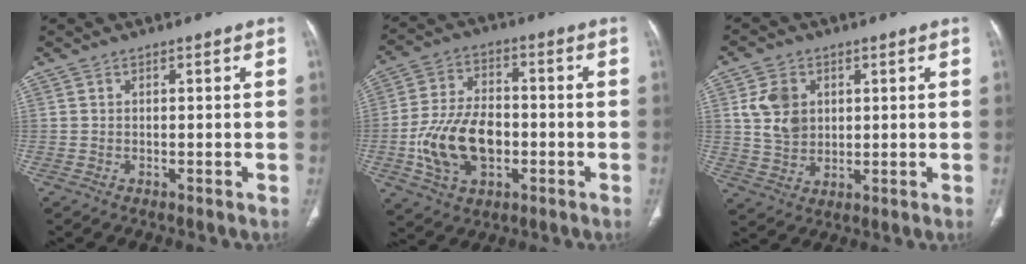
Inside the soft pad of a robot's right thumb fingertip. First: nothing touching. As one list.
[{"total": 14.4, "force": [-3.1, 9.3, 10.6], "torque": [-0.188, 0.019, -0.050]}, {"total": 7.9, "force": [2.2, 6.2, 4.5], "torque": [-0.062, -0.010, 0.049]}]